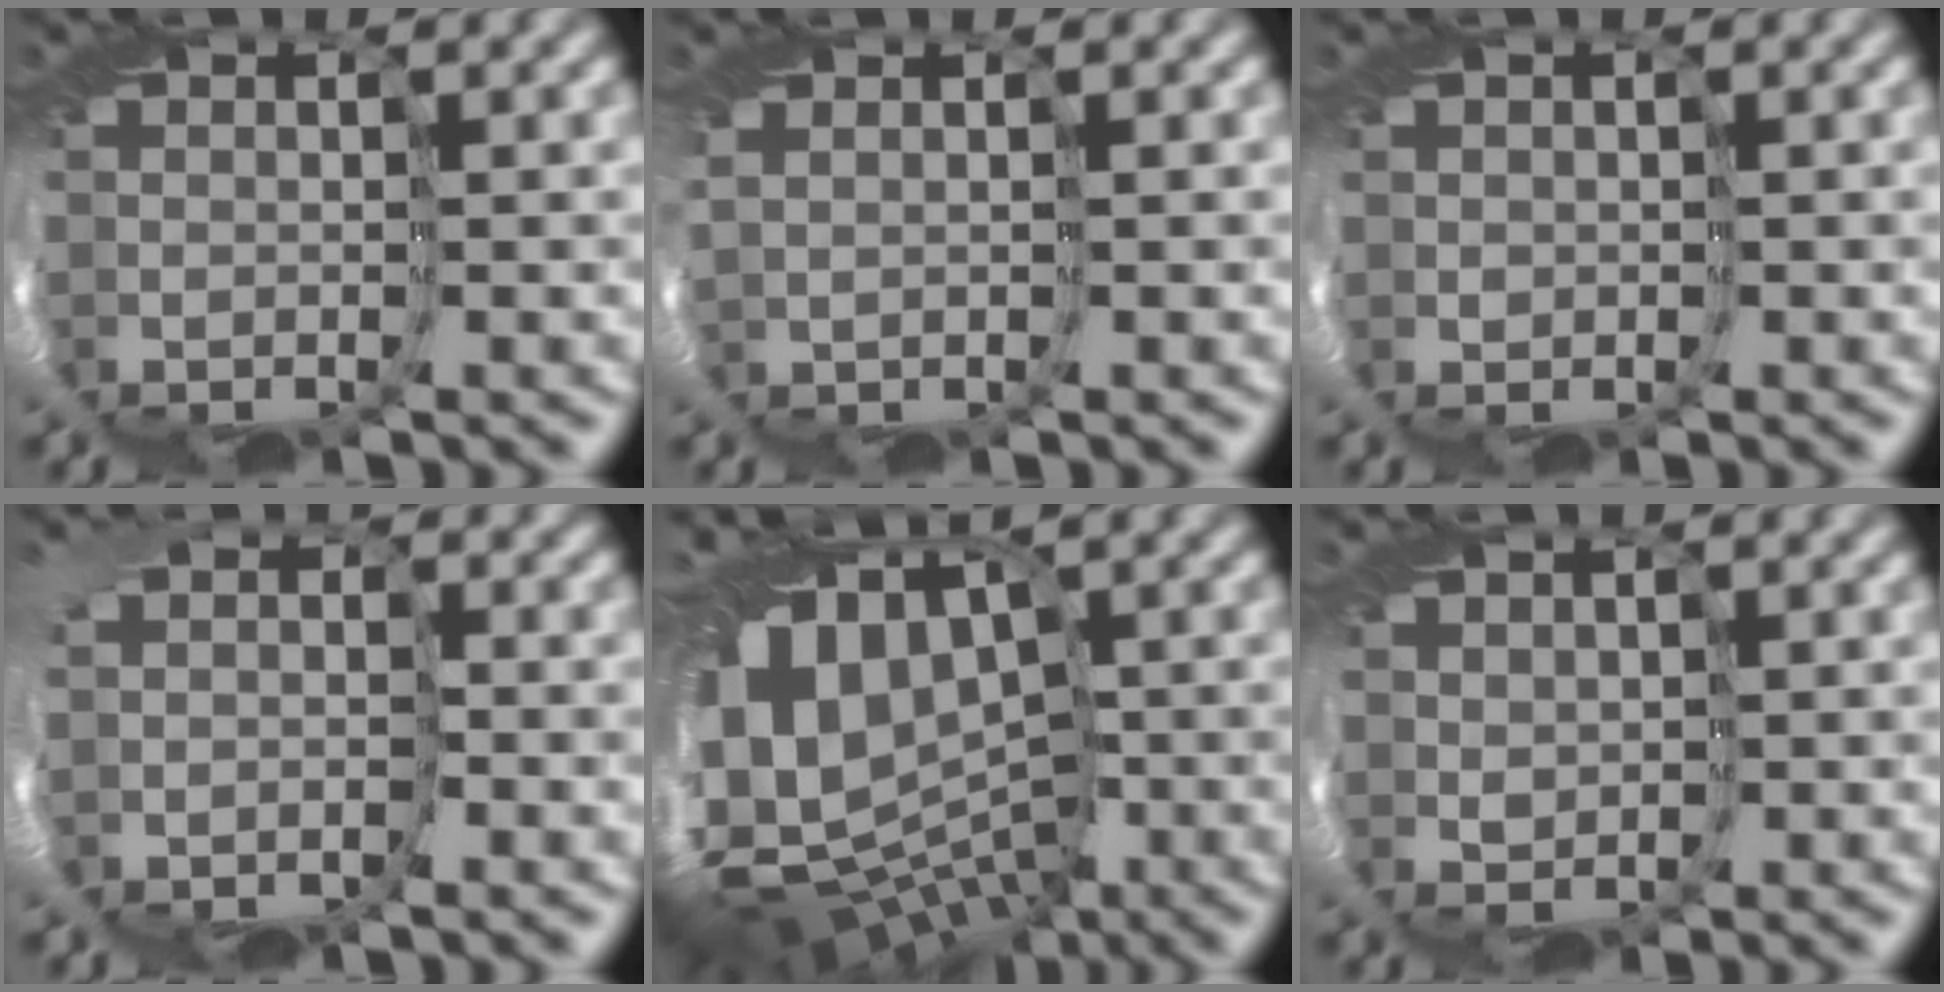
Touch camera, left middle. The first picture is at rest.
{"total": 1.0, "force": [1.0, 0.2, 0.2], "torque": [-0.014, 0.016, 0.021]}
{"total": 1.4, "force": [0.3, 1.4, -0.2], "torque": [0.005, -0.001, 0.008]}
{"total": 3.2, "force": [-0.5, 2.7, 1.6], "torque": [-0.033, -0.012, -0.004]}
{"total": 12.6, "force": [-2.5, 8.7, 8.7], "torque": [-0.162, -0.006, -0.017]}
{"total": 2.5, "force": [1.1, 2.1, 0.8], "torque": [-0.029, 0.015, 0.012]}